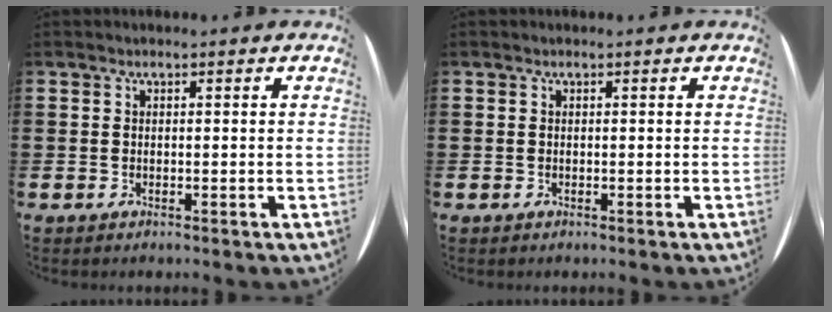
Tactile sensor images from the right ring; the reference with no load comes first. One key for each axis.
{"total": 0.0}